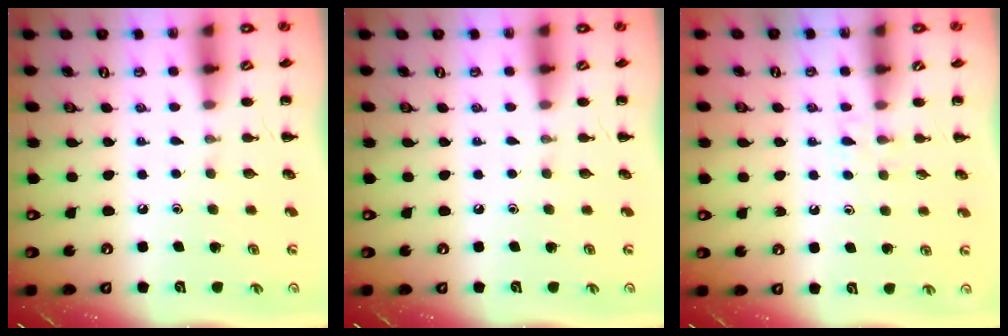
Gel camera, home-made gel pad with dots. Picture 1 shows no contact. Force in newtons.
{"total": 0.0}
{"total": 2.2, "press": 2.0, "slide": 1.0}